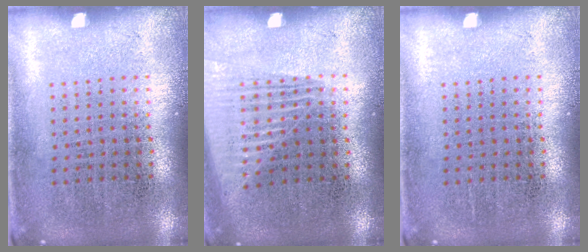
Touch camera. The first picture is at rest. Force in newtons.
{"total": 1.3, "press": 1.3, "slide": 0.4}
{"total": 0.0}